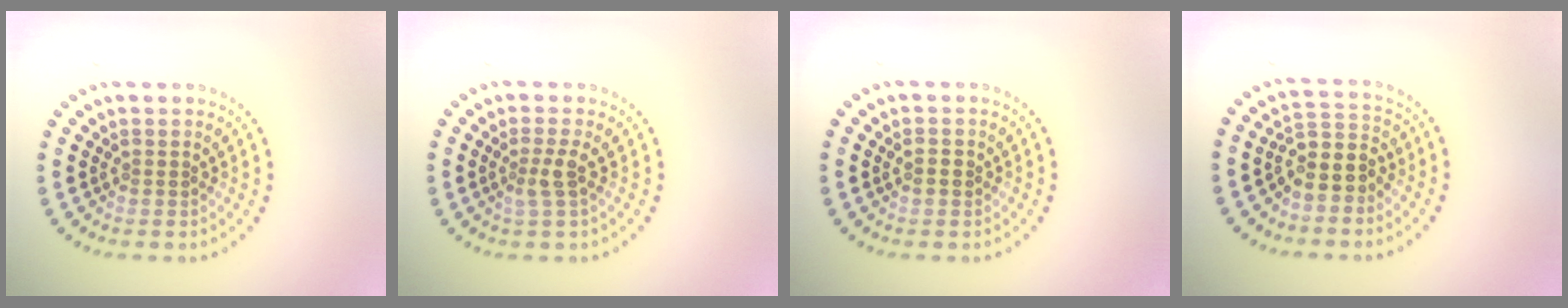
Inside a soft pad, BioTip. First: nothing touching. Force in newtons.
{"total": 1.8, "press": 1.4, "slide": 1.2}
{"total": 0.7, "press": 0.6, "slide": 0.2}
{"total": 3.3, "press": 2.8, "slide": 1.7}